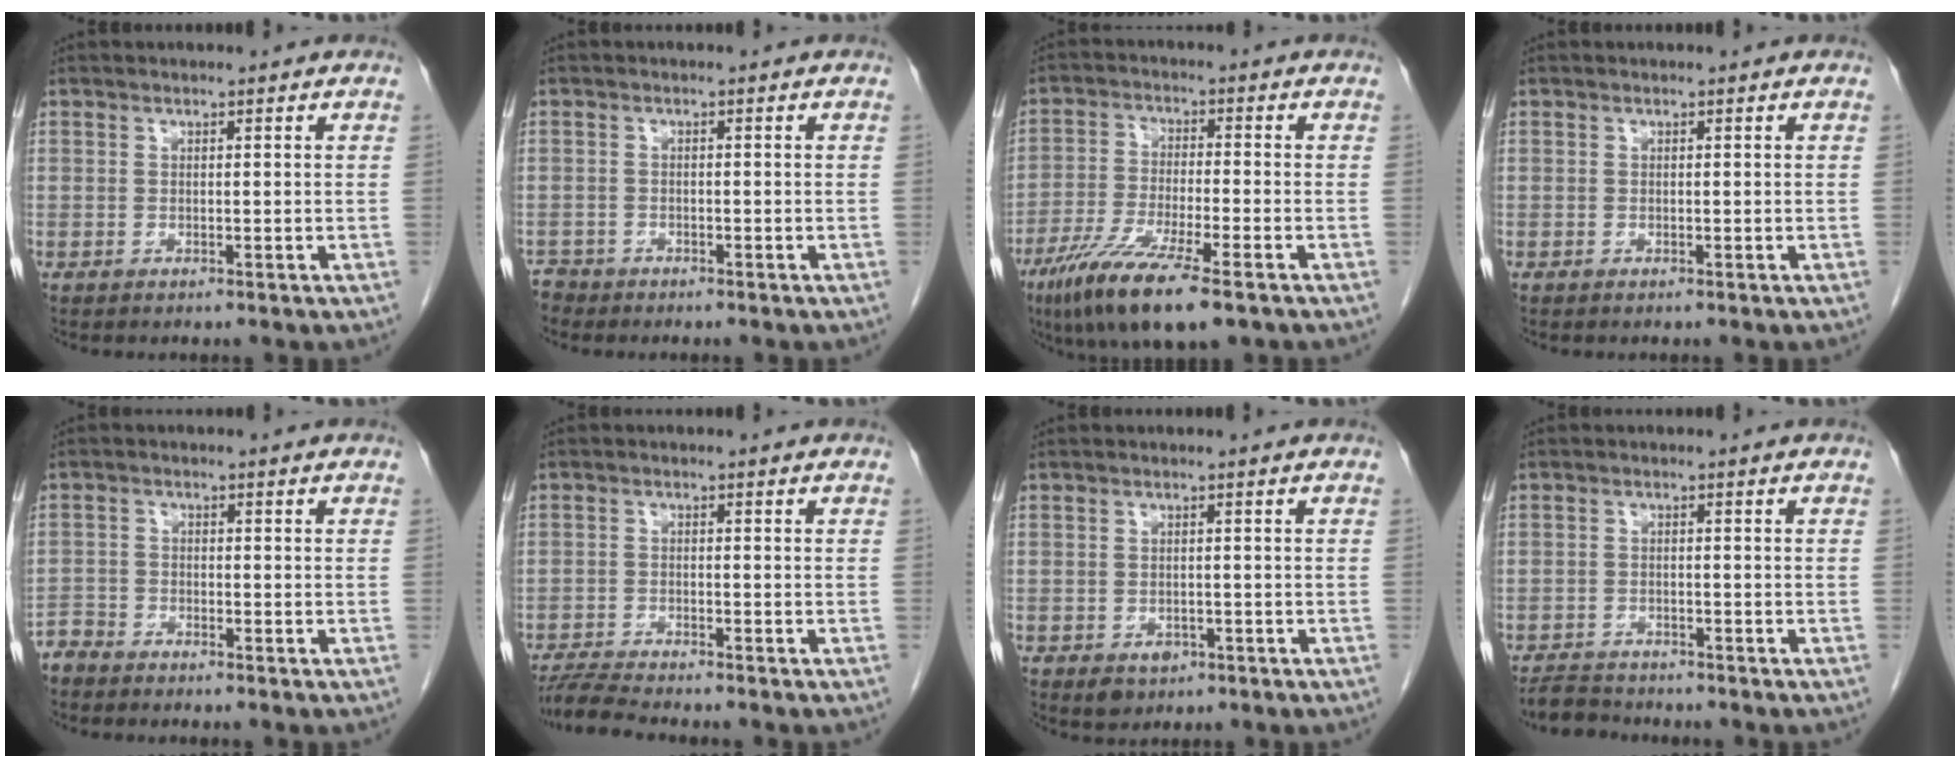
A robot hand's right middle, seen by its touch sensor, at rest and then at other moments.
{"total": 1.9, "force": [-1.7, 0.6, -0.3], "torque": [0.000, -0.004, -0.034]}
{"total": 12.2, "force": [-7.7, 1.4, 9.4], "torque": [-0.177, -0.033, -0.131]}
{"total": 0.0}
{"total": 2.7, "force": [-2.6, 0.5, -0.2], "torque": [0.007, -0.007, -0.054]}
{"total": 5.0, "force": [-4.7, -0.5, 1.6], "torque": [-0.030, -0.022, -0.084]}
{"total": 2.7, "force": [-1.3, 2.0, 1.3], "torque": [-0.016, 0.001, -0.008]}
{"total": 3.6, "force": [-3.5, 0.7, 0.2], "torque": [-0.006, -0.013, -0.063]}